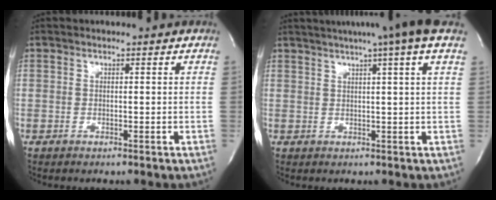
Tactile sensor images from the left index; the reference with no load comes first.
{"total": 10.2, "force": [7.3, -1.0, 7.1], "torque": [-0.112, 0.020, 0.080]}